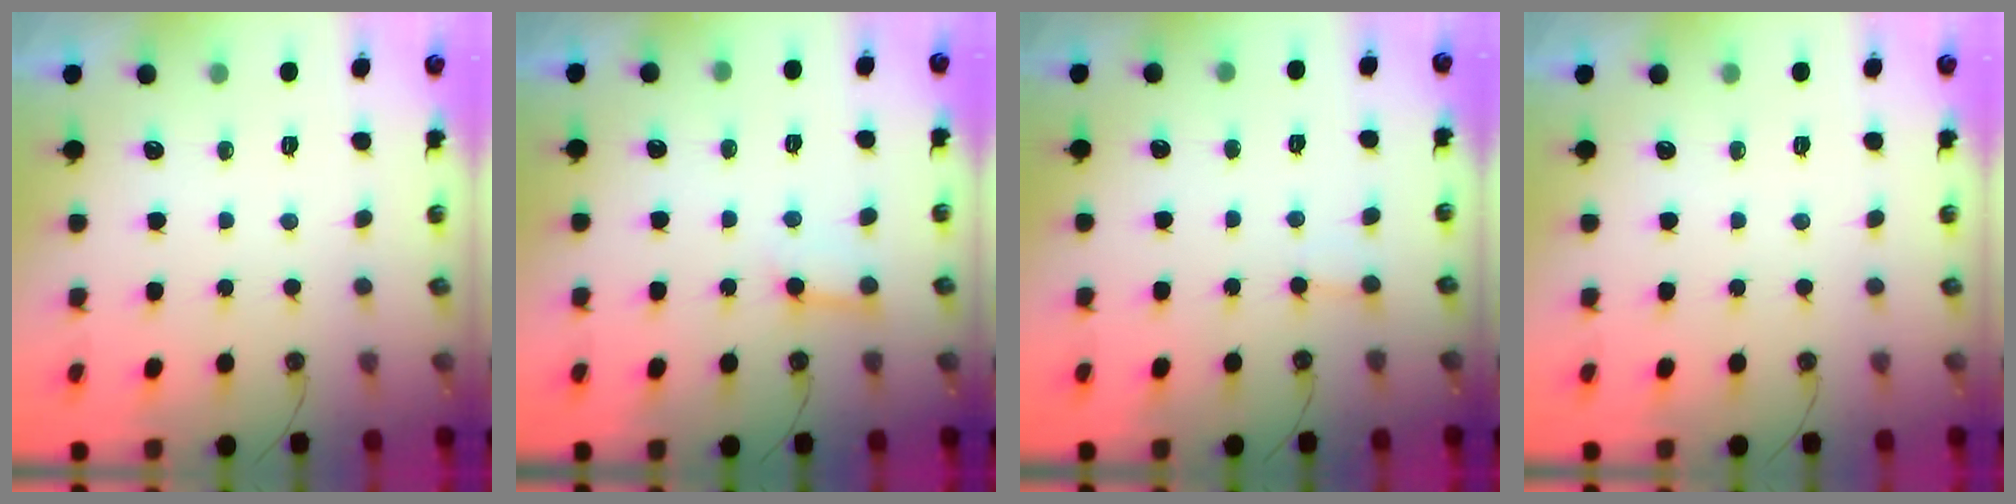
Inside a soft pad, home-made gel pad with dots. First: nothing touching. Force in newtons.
{"total": 7.0, "press": 7.0, "slide": 0.6}
{"total": 1.9, "press": 1.9, "slide": 0.3}
{"total": 0.0}